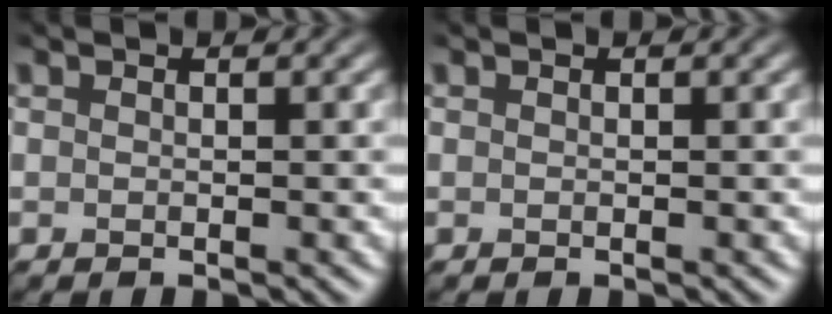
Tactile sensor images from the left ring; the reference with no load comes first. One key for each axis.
{"total": 0.0}